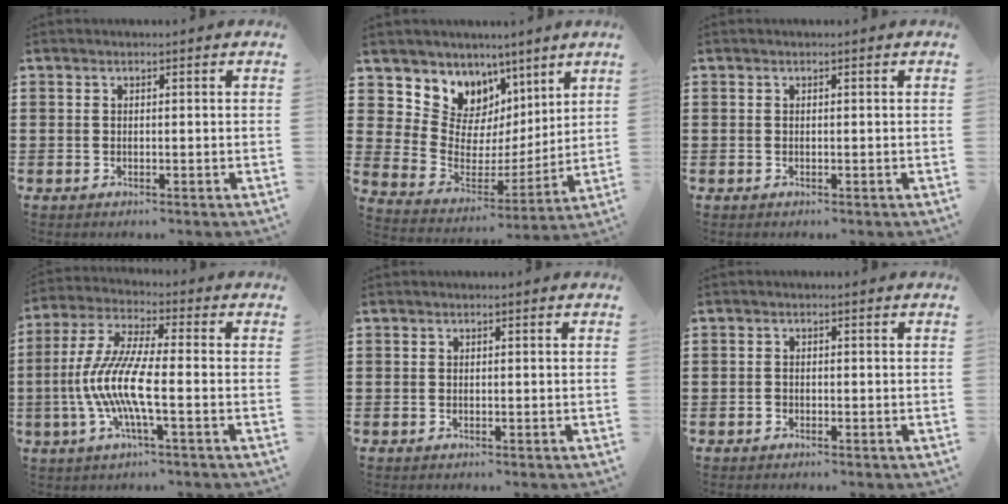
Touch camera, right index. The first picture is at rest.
{"total": 8.4, "force": [5.6, 6.2, 0.4], "torque": [-0.053, -0.067, 0.104]}
{"total": 0.0}
{"total": 10.0, "force": [-2.8, 2.0, 9.4], "torque": [-0.224, -0.020, -0.064]}
{"total": 0.0}
{"total": 0.6, "force": [-0.5, 0.4, 0.2], "torque": [-0.004, 0.001, -0.010]}